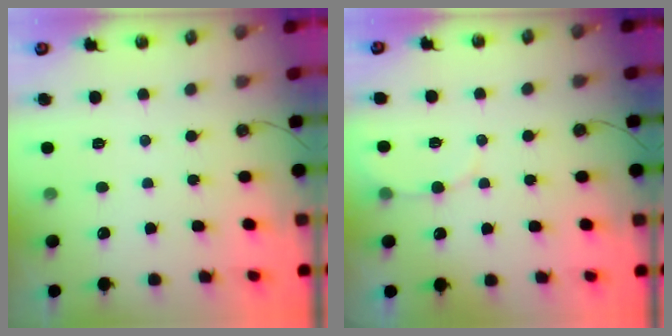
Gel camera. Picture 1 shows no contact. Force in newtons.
{"total": 5.2, "press": 5.0, "slide": 1.3}